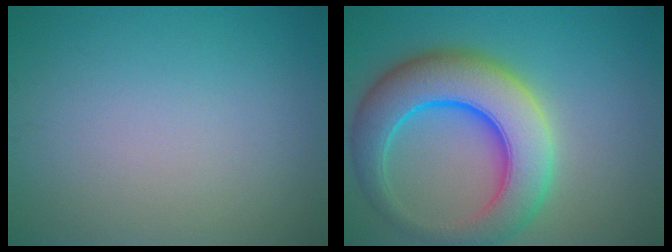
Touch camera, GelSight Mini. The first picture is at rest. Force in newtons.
{"total": 10.1, "press": 10.1, "slide": 0.4}